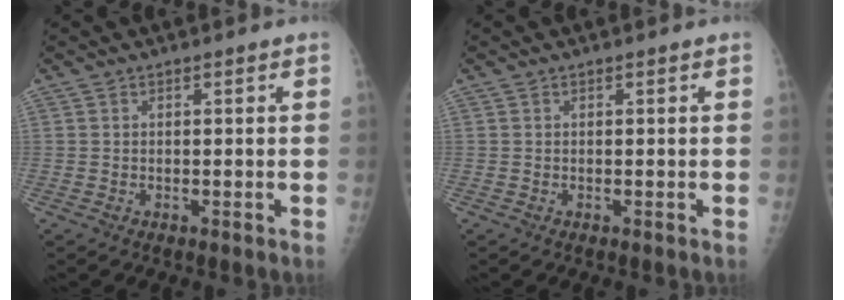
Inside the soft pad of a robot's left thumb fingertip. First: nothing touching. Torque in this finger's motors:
{"motor_torque": [0.01, 0.01, 0.02, -0.04, 0.00]}